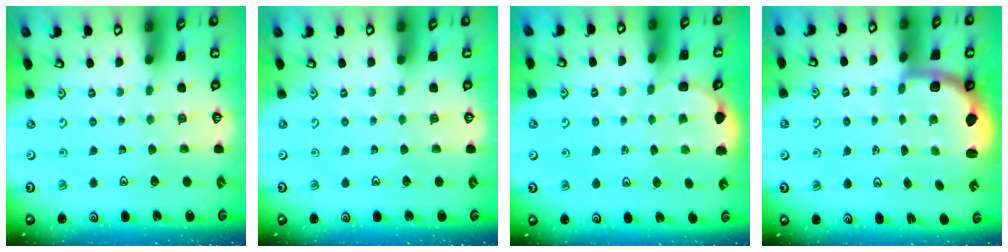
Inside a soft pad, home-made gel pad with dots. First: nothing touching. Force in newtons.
{"total": 0.0}
{"total": 2.4, "press": 1.0, "slide": 2.1}
{"total": 2.3, "press": 2.0, "slide": 1.2}